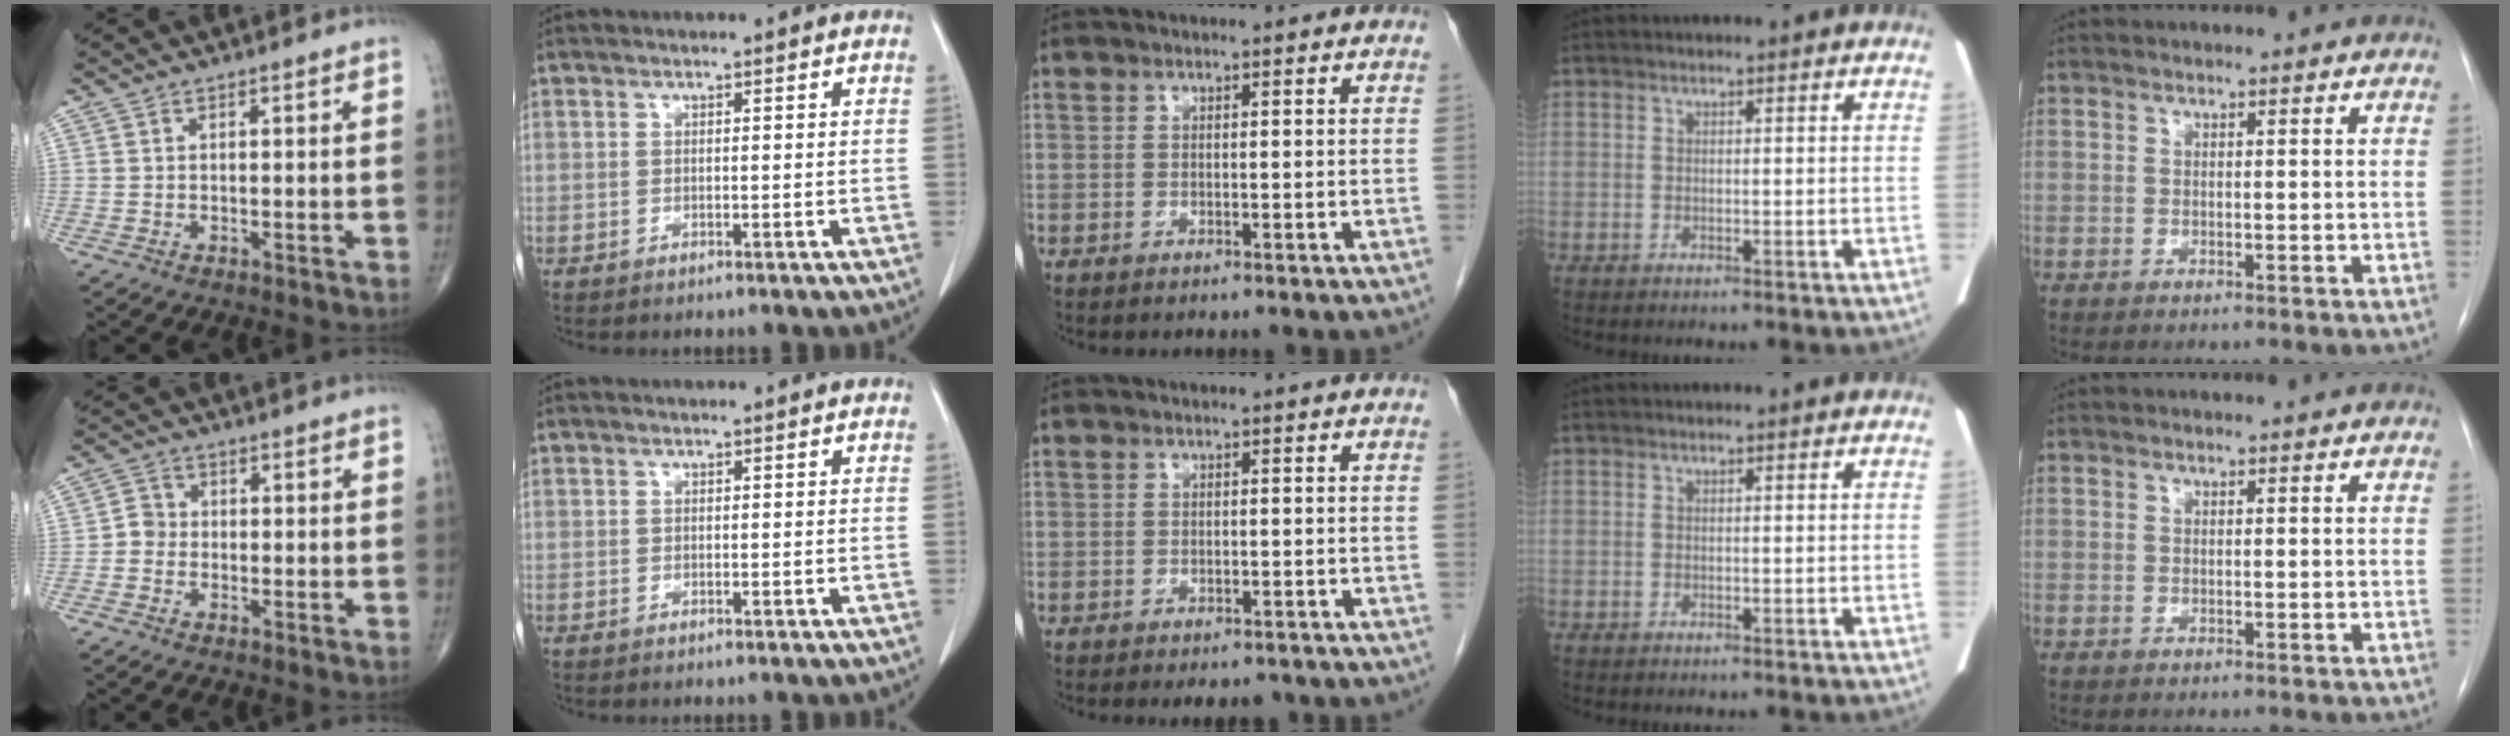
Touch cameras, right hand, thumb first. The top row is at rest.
{"thumb": {"total": 2.7, "force": [-0.8, 2.4, 1.0], "torque": [-0.001, 0.009, -0.025]}, "middle": {"total": 2.9, "force": [-2.3, 1.6, 0.9], "torque": [-0.004, 0.002, -0.025]}}